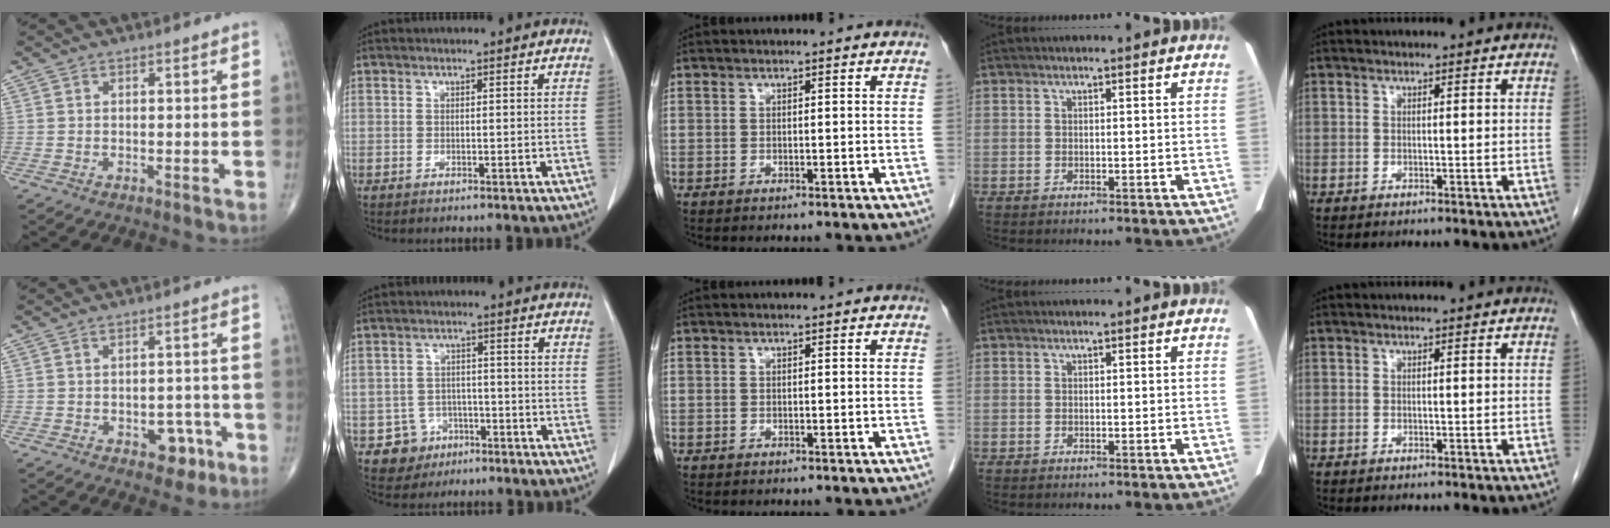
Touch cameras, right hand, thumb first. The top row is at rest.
{"thumb": {"total": 5.5, "force": [-2.4, 3.5, 3.4], "torque": [-0.016, 0.018, -0.026]}, "index": {"total": 5.2, "force": [-2.5, 4.6, 0.2], "torque": [0.003, 0.014, -0.035]}}